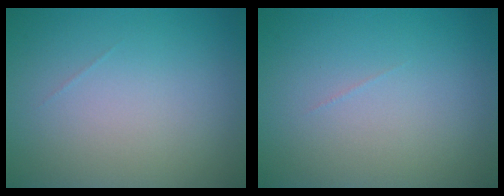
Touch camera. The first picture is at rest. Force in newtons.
{"total": 0.0}